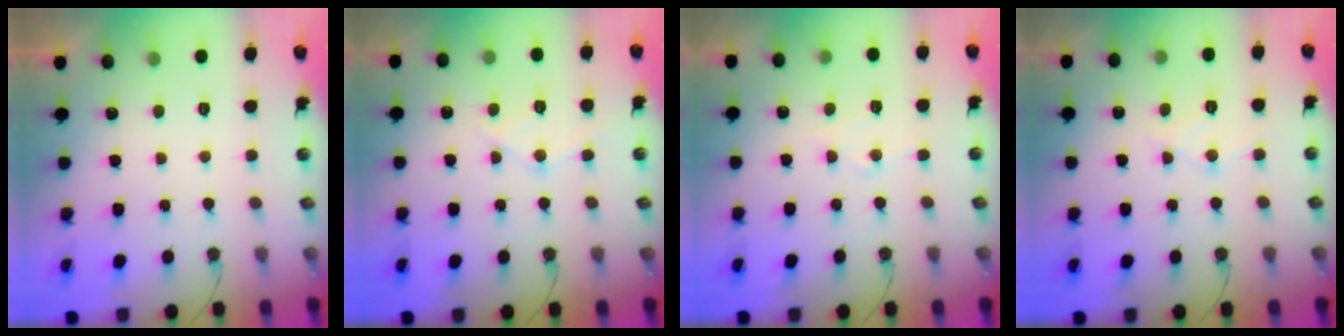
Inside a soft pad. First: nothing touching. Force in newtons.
{"total": 9.1, "press": 9.1, "slide": 0.6}
{"total": 5.4, "press": 5.4, "slide": 0.6}
{"total": 7.4, "press": 7.4, "slide": 0.5}